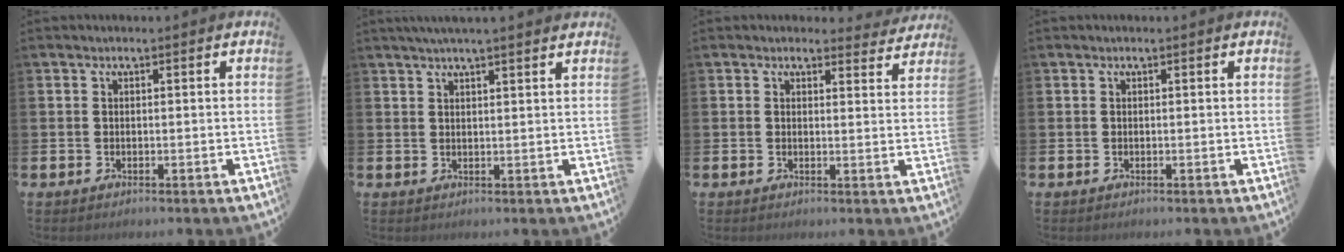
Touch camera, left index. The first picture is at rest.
{"total": 2.9, "force": [2.7, -0.2, 1.0], "torque": [-0.017, -0.009, 0.047]}
{"total": 2.4, "force": [2.3, 0.8, 0.1], "torque": [0.008, -0.015, 0.037]}
{"total": 0.0}